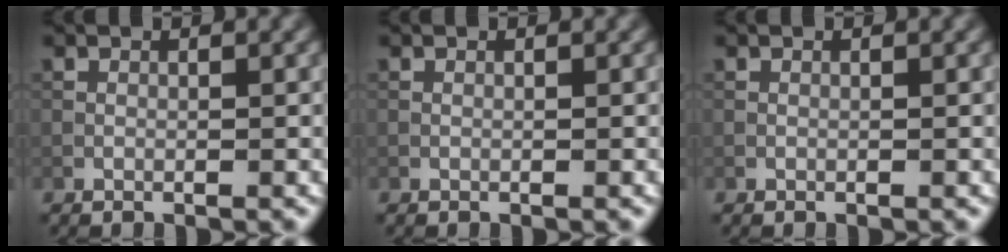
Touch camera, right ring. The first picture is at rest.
{"total": 0.0}
{"total": 0.0}